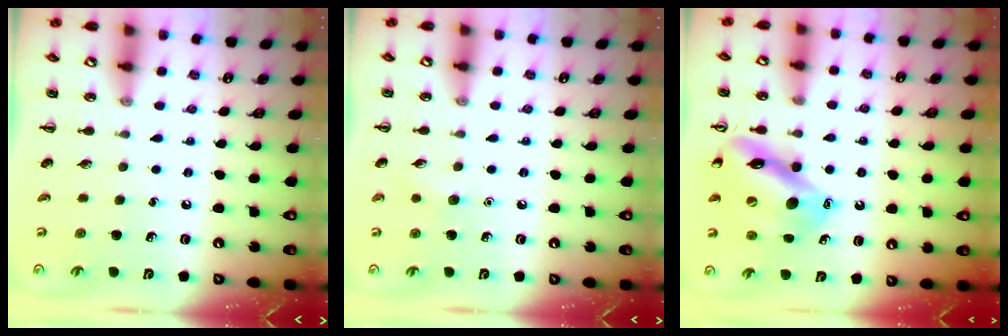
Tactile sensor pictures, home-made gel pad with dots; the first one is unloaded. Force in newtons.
{"total": 5.4, "press": 5.1, "slide": 1.5}
{"total": 15.2, "press": 15.0, "slide": 2.5}